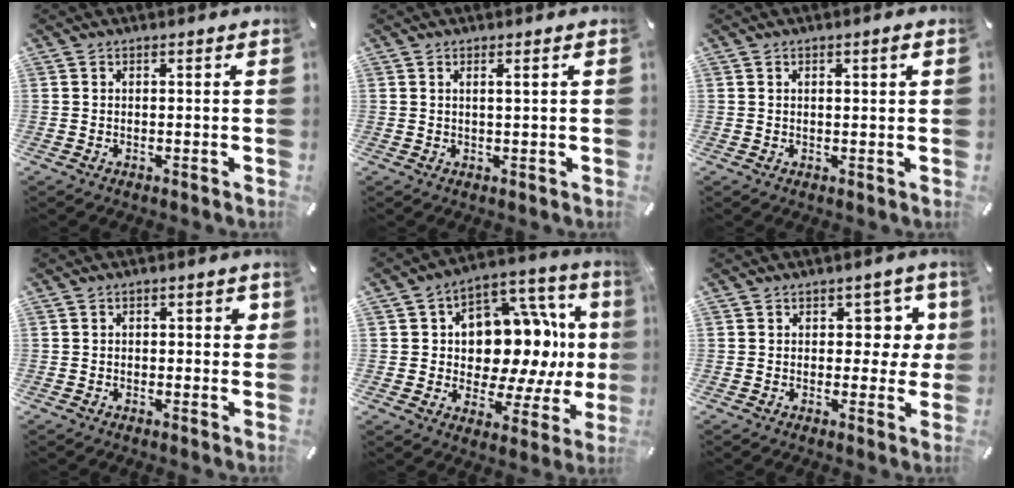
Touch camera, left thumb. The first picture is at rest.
{"total": 1.5, "force": [0.5, 0.0, 1.4], "torque": [-0.026, -0.002, 0.008]}
{"total": 1.3, "force": [0.6, 0.2, 1.2], "torque": [-0.023, 0.001, 0.008]}
{"total": 2.2, "force": [-0.1, 1.4, 1.7], "torque": [-0.017, 0.002, -0.008]}
{"total": 17.3, "force": [2.3, 12.2, 12.0], "torque": [-0.150, -0.038, 0.040]}
{"total": 6.5, "force": [1.8, 4.6, 4.2], "torque": [-0.042, -0.002, 0.024]}